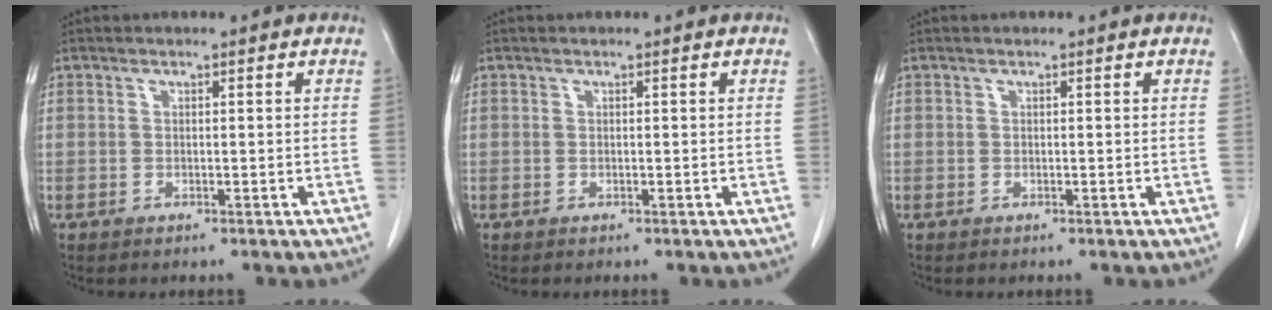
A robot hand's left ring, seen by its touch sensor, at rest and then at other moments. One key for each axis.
{"total": 0.0}
{"total": 0.0}